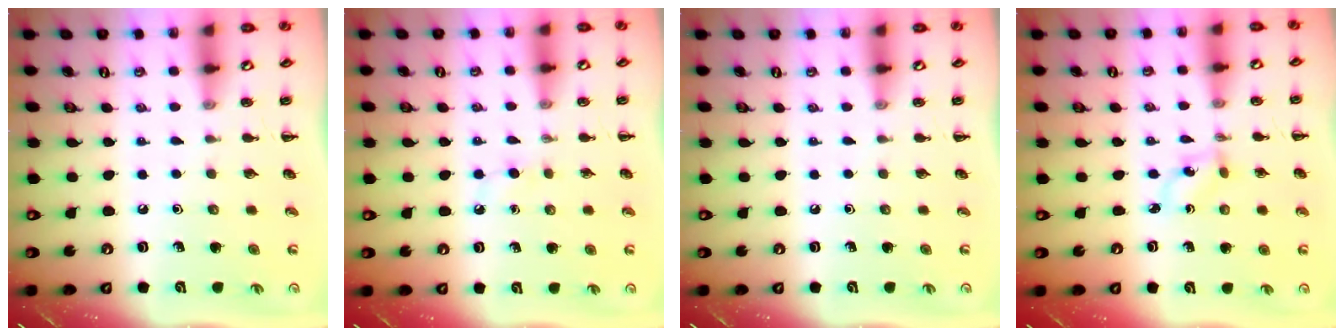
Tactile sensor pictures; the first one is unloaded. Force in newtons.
{"total": 2.5, "press": 2.3, "slide": 1.0}
{"total": 0.0}
{"total": 1.0, "press": 0.9, "slide": 0.5}